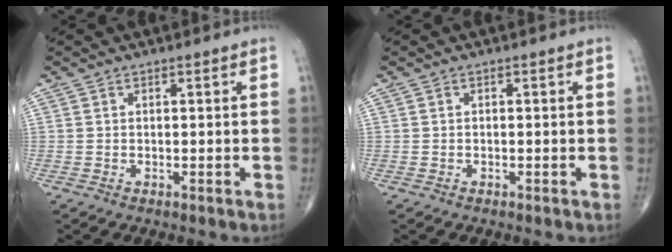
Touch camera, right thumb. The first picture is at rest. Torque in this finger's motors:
{"motor_torque": [0.06, 0.06, -0.05, -0.05, -0.01]}